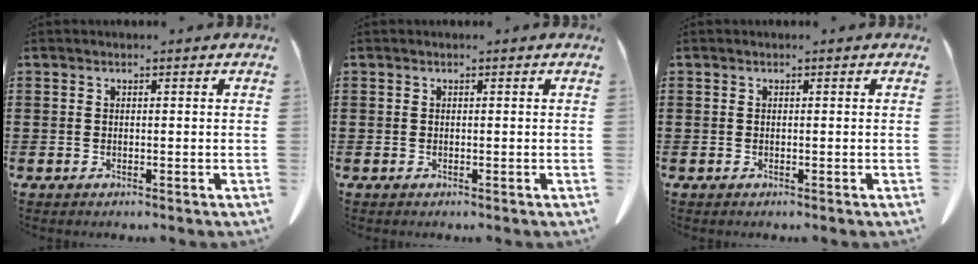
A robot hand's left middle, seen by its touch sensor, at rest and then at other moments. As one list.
[{"total": 0.0}, {"total": 0.0}]